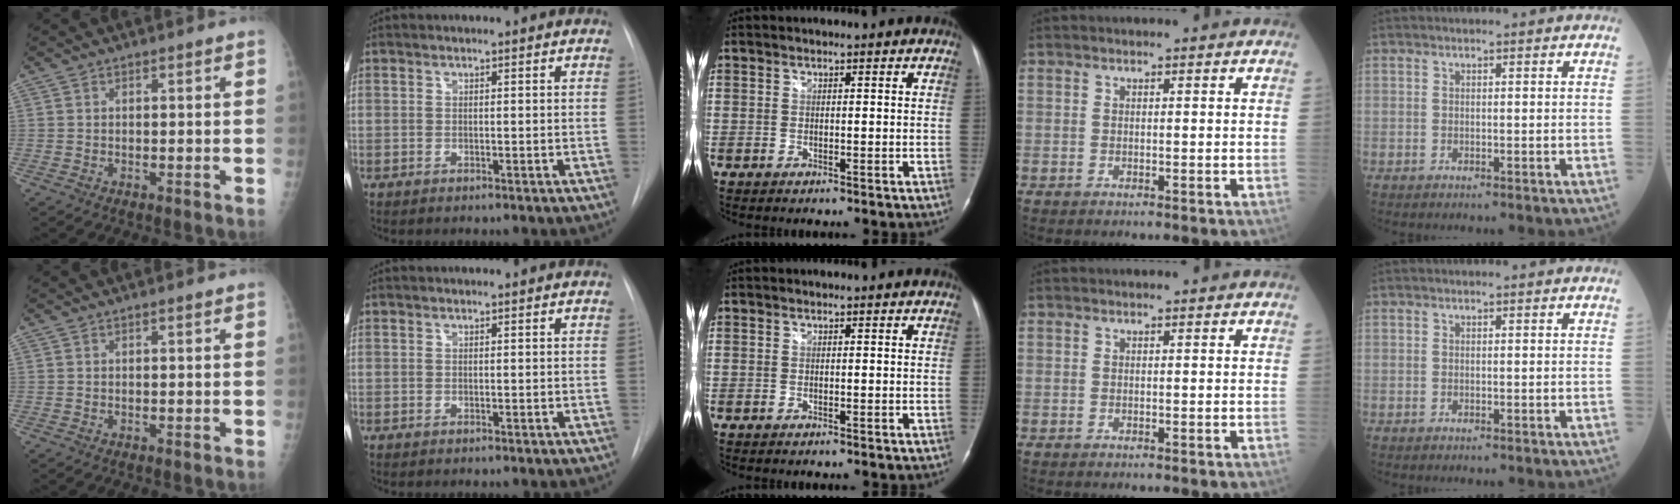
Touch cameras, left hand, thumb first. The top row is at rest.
{}